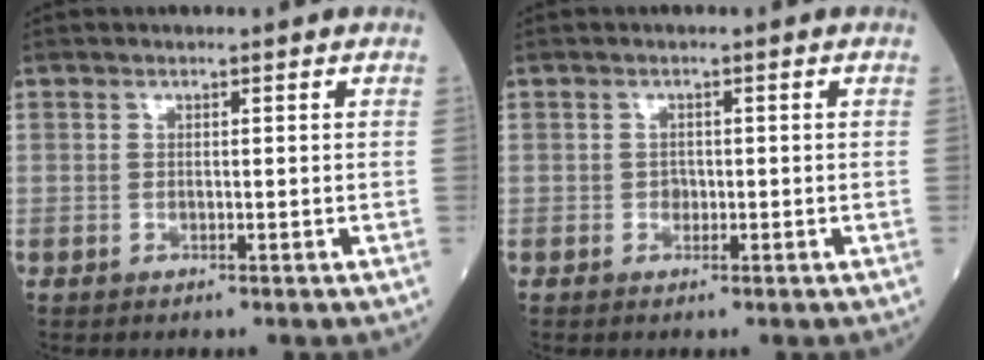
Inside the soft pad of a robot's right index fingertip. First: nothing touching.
{"total": 1.1, "force": [-0.3, 0.9, 0.5], "torque": [-0.006, 0.003, -0.005]}